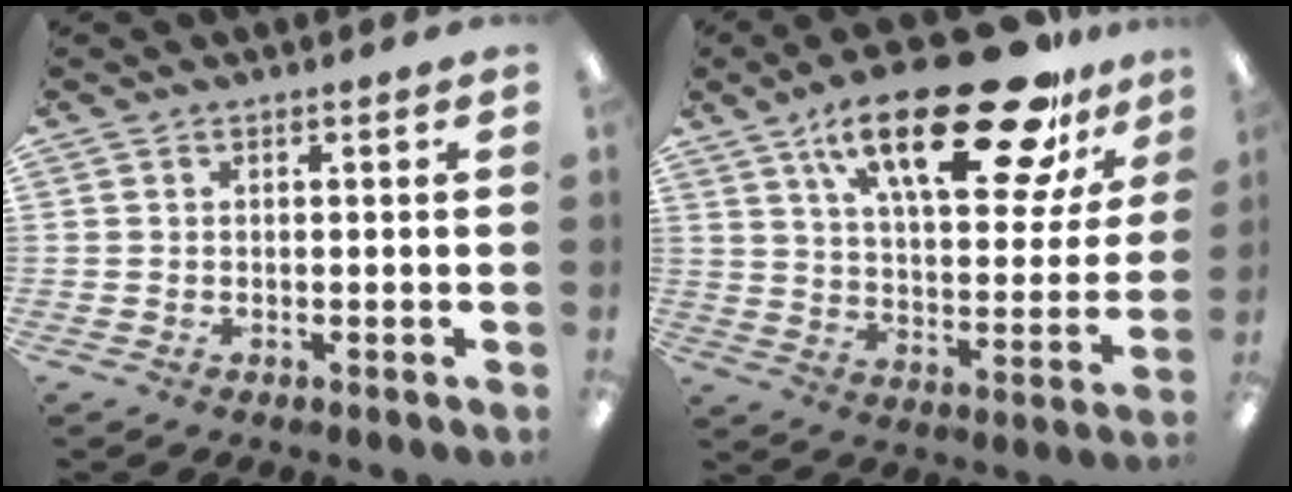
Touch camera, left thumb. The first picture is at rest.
{"total": 27.4, "force": [16.9, 9.8, 19.1], "torque": [-0.286, -0.094, 0.271]}